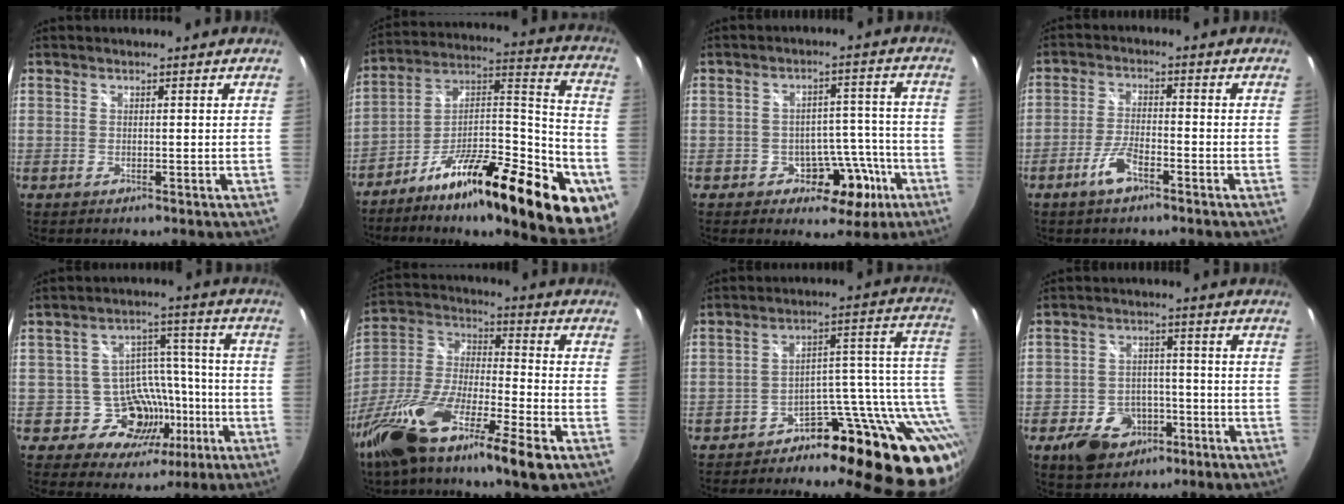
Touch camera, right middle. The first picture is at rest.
{"total": 28.2, "force": [-14.9, 8.2, 22.5], "torque": [-0.300, 0.017, -0.232]}
{"total": 7.9, "force": [-4.0, 5.6, 3.8], "torque": [-0.053, 0.026, -0.043]}
{"total": 5.3, "force": [-3.4, 1.6, 3.8], "torque": [-0.088, 0.000, -0.064]}
{"total": 11.9, "force": [-4.8, 10.2, 4.0], "torque": [-0.077, 0.037, -0.052]}
{"total": 21.8, "force": [-13.2, 3.9, 16.9], "torque": [-0.334, -0.036, -0.251]}
{"total": 19.2, "force": [-8.4, 10.2, 14.0], "torque": [-0.156, 0.027, -0.120]}
{"total": 10.3, "force": [-5.5, 7.4, 4.6], "torque": [-0.113, 0.019, -0.072]}